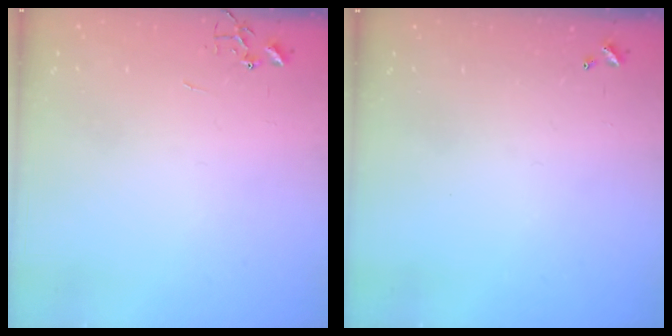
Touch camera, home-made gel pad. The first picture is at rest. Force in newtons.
{"total": 0.0}